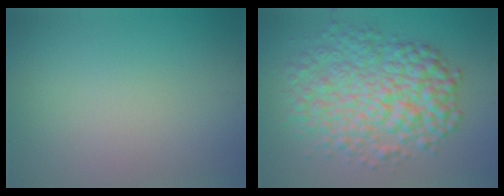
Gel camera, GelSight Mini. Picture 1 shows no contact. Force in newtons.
{"total": 8.5, "press": 8.5, "slide": 0.1}